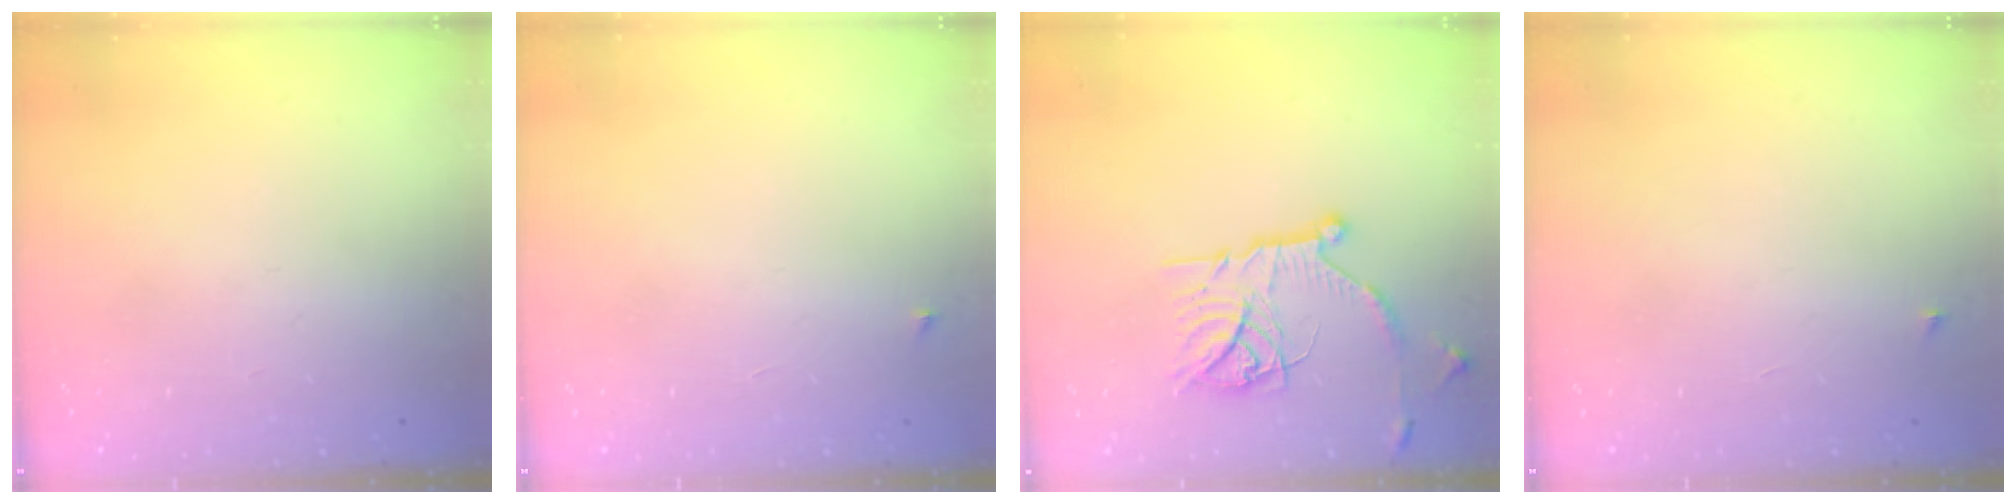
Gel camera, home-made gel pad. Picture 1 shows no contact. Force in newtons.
{"total": 2.3, "press": 2.3, "slide": 0.3}
{"total": 16.4, "press": 16.4, "slide": 1.3}
{"total": 2.3, "press": 2.3, "slide": 0.3}